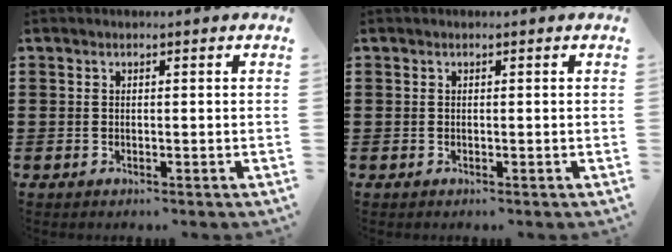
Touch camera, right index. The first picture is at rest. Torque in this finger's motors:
{"motor_torque": [0.00, 0.00, 0.00, 0.00]}